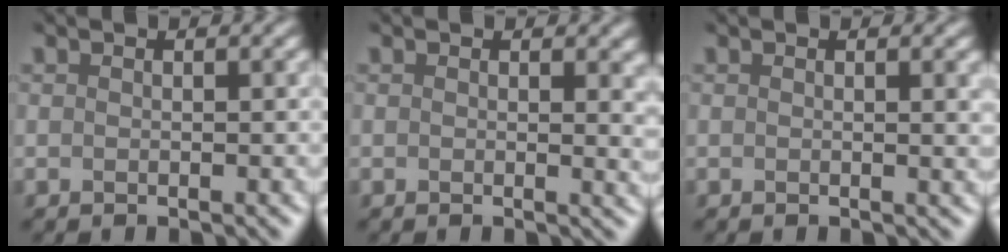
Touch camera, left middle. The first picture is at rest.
{"total": 1.5, "force": [0.5, 0.6, 1.3], "torque": [-0.016, -0.003, 0.004]}
{"total": 0.9, "force": [0.4, 0.3, 0.8], "torque": [-0.006, -0.004, 0.002]}